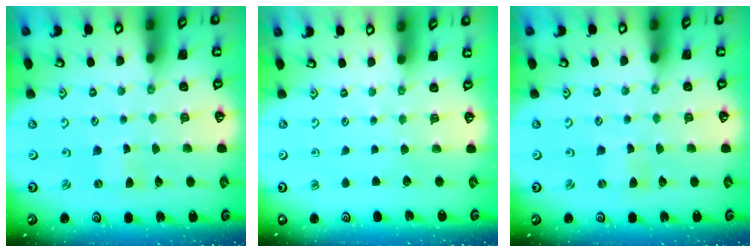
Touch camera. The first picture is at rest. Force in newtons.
{"total": 0.0}
{"total": 0.0}